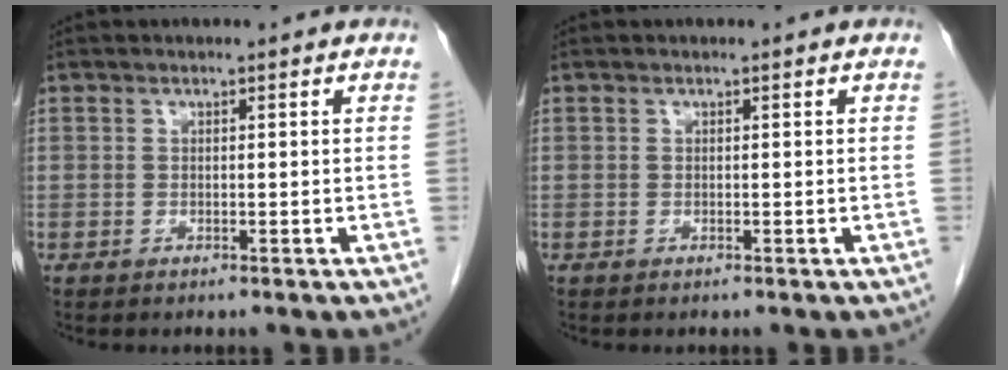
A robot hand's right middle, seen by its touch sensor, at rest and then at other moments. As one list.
[{"total": 0.0}]